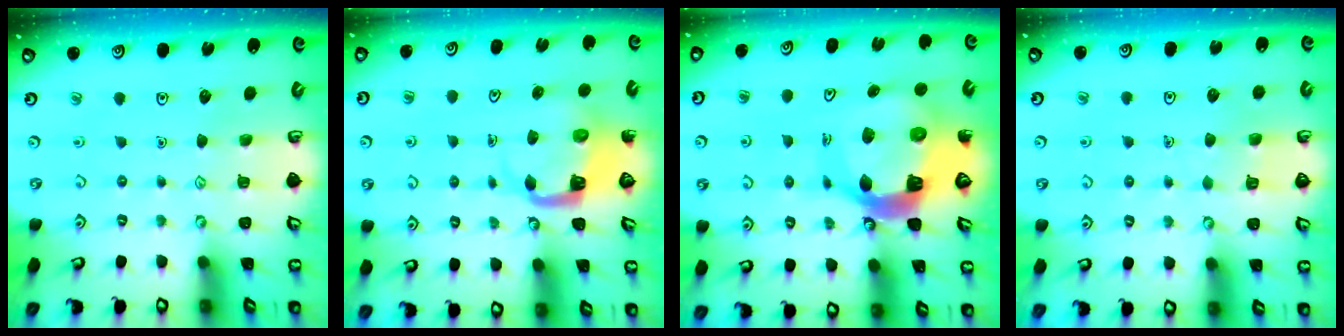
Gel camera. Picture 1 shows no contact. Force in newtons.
{"total": 5.0, "press": 4.9, "slide": 0.5}
{"total": 14.2, "press": 14.1, "slide": 1.9}
{"total": 3.3, "press": 3.3, "slide": 0.3}